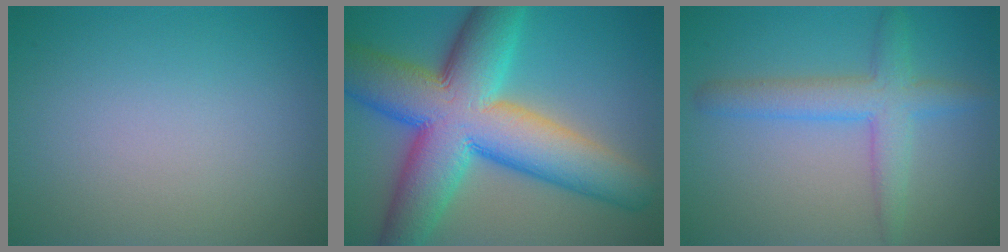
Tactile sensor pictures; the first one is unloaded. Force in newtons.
{"total": 14.6, "press": 14.6, "slide": 0.3}
{"total": 4.0, "press": 4.0, "slide": 0.1}